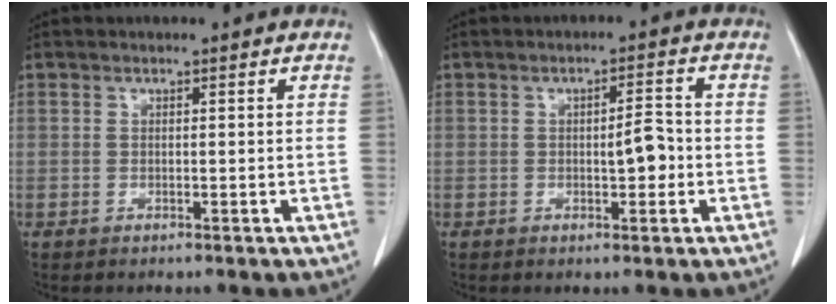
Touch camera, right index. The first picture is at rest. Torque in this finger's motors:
{"motor_torque": [0.13, 0.02, 0.09, 0.02]}